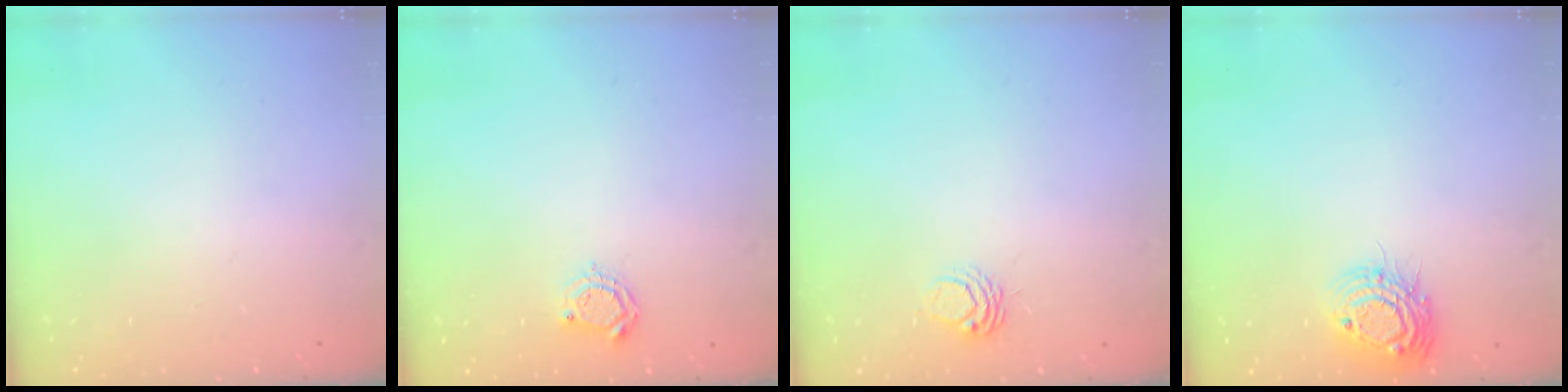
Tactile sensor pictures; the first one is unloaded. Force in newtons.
{"total": 5.3, "press": 5.2, "slide": 0.7}
{"total": 5.2, "press": 5.2, "slide": 0.4}
{"total": 10.7, "press": 10.6, "slide": 0.9}